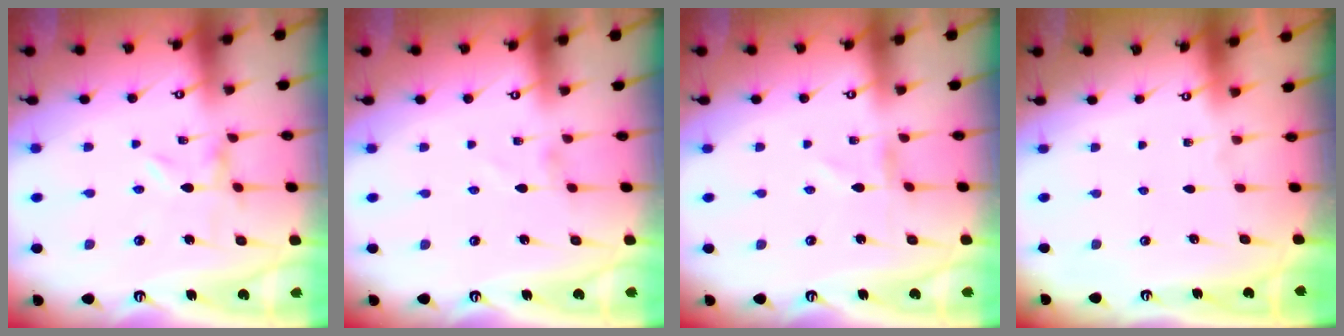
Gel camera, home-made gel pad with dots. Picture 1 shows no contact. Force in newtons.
{"total": 1.4, "press": 1.4, "slide": 0.0}
{"total": 0.0}
{"total": 0.0}